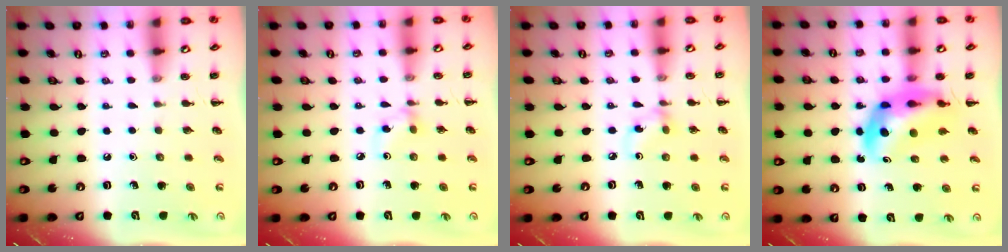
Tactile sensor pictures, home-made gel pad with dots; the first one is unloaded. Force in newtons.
{"total": 3.7, "press": 3.7, "slide": 0.6}
{"total": 4.0, "press": 3.7, "slide": 1.4}
{"total": 10.8, "press": 10.4, "slide": 3.1}